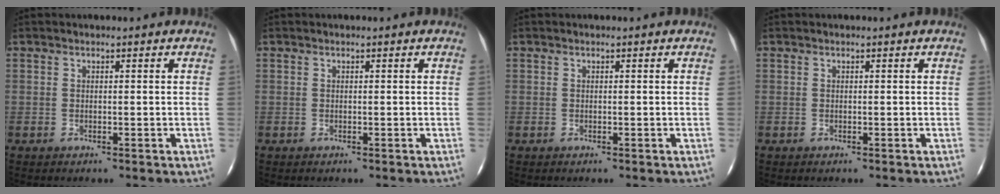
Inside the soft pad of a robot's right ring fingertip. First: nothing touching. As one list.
[{"total": 0.0}, {"total": 0.0}, {"total": 0.0}]